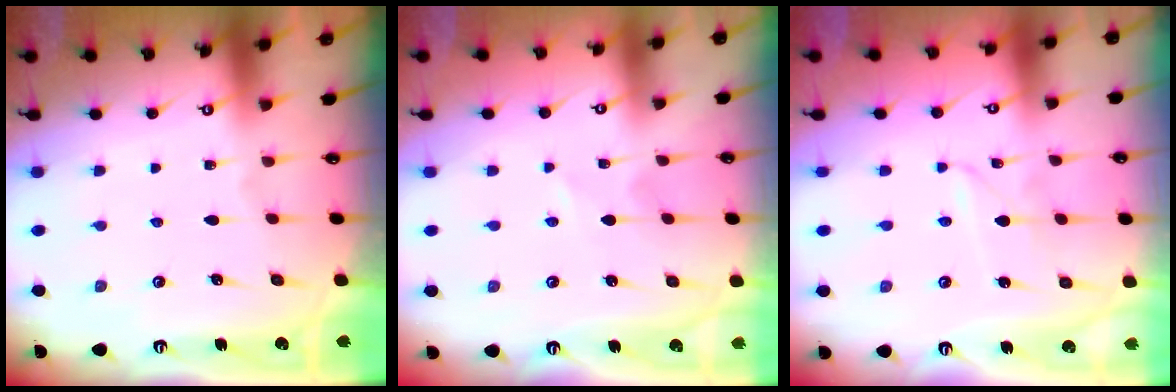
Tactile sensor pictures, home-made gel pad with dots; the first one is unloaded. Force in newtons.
{"total": 0.8, "press": 0.8, "slide": 0.2}
{"total": 2.6, "press": 2.5, "slide": 0.4}